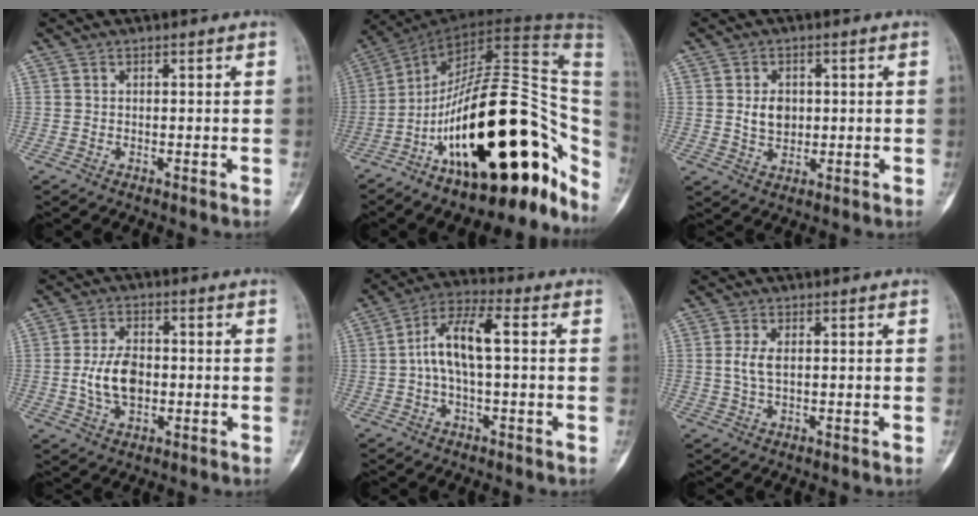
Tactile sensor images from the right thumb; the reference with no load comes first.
{"total": 33.1, "force": [-10.3, 13.7, 28.3], "torque": [-0.337, 0.086, -0.158]}
{"total": 4.8, "force": [0.6, 3.6, 3.1], "torque": [-0.038, -0.004, 0.014]}
{"total": 8.3, "force": [-0.7, 5.2, 6.5], "torque": [-0.115, 0.006, -0.012]}
{"total": 9.8, "force": [0.4, 3.8, 9.0], "torque": [-0.181, 0.037, 0.001]}
{"total": 3.4, "force": [0.4, 1.7, 2.9], "torque": [-0.069, 0.001, 0.007]}